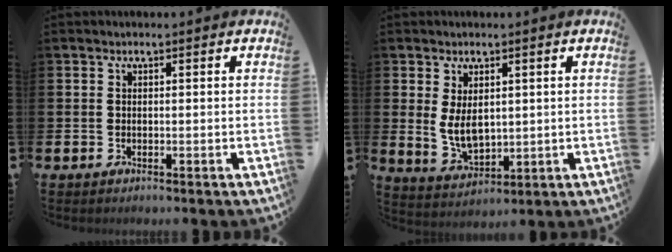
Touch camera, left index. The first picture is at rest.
{"total": 4.7, "force": [1.5, 2.6, 3.6], "torque": [-0.051, -0.008, 0.024]}